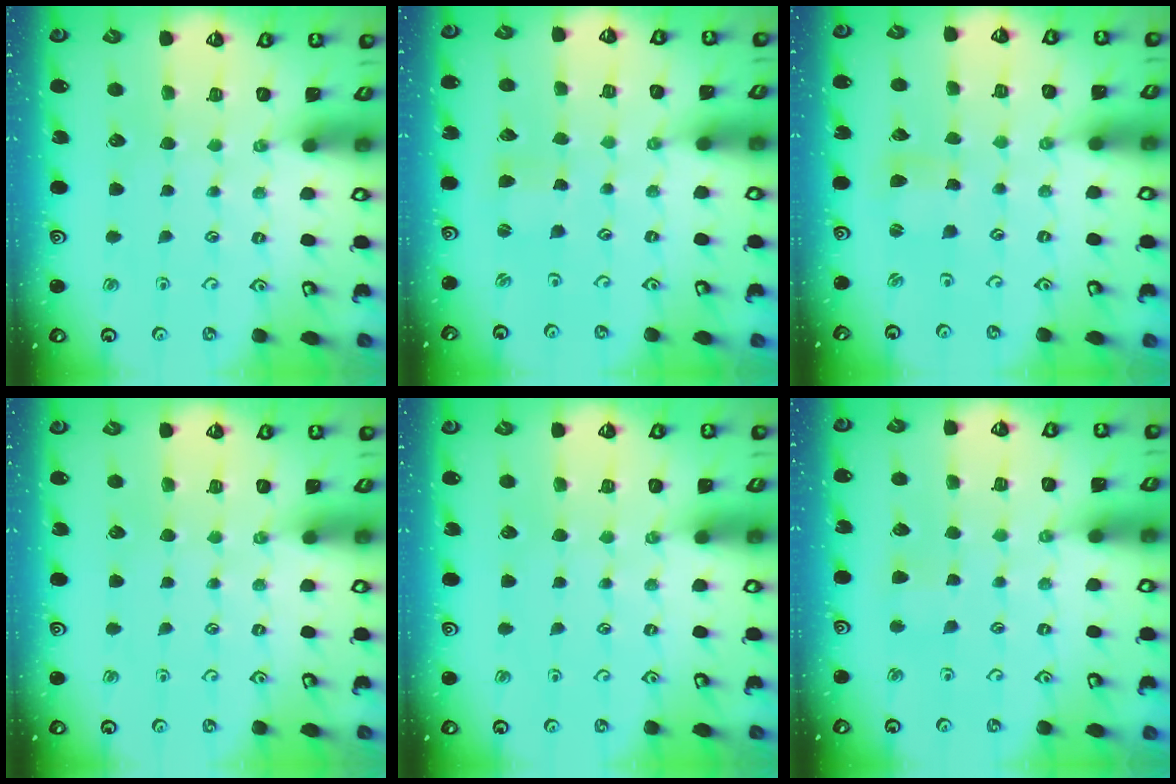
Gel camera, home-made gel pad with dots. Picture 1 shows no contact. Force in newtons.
{"total": 2.4, "press": 2.4, "slide": 0.5}
{"total": 1.3, "press": 1.3, "slide": 0.1}
{"total": 0.0}
{"total": 0.0}
{"total": 2.5, "press": 2.4, "slide": 0.7}